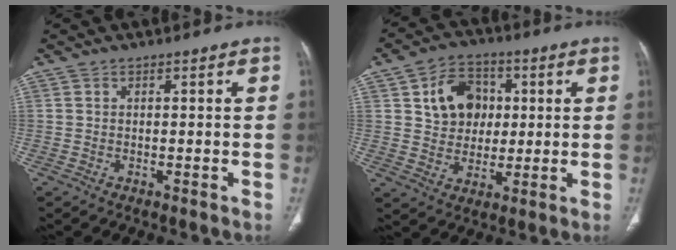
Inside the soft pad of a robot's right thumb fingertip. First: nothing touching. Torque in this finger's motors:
{"motor_torque": [-0.72, 0.91, -0.33, -0.04, 0.20]}